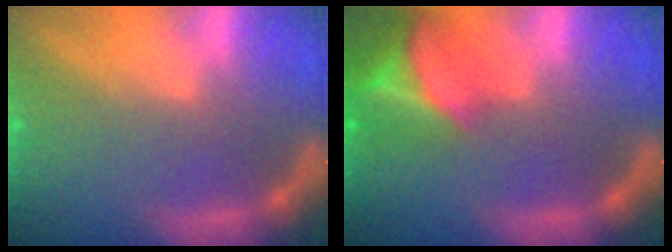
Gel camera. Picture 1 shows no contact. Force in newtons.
{"total": 9.4}